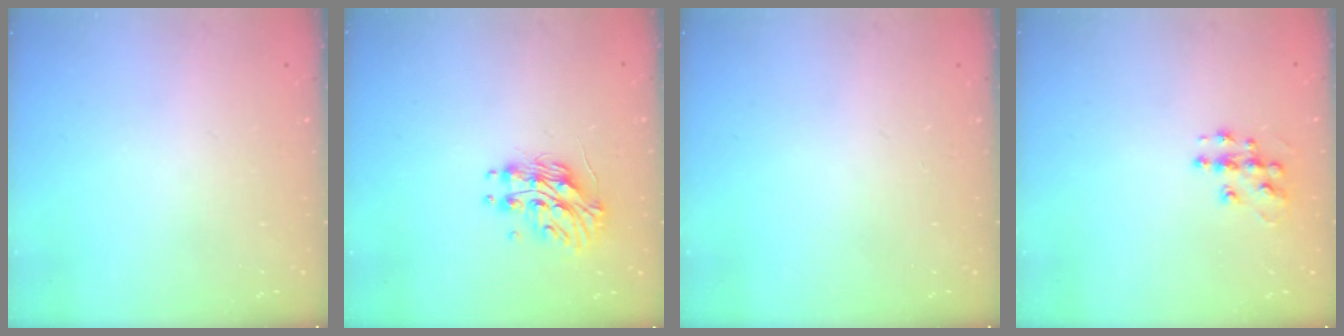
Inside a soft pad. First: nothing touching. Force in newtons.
{"total": 11.8, "press": 11.7, "slide": 0.4}
{"total": 0.0}
{"total": 8.5, "press": 8.5, "slide": 0.5}